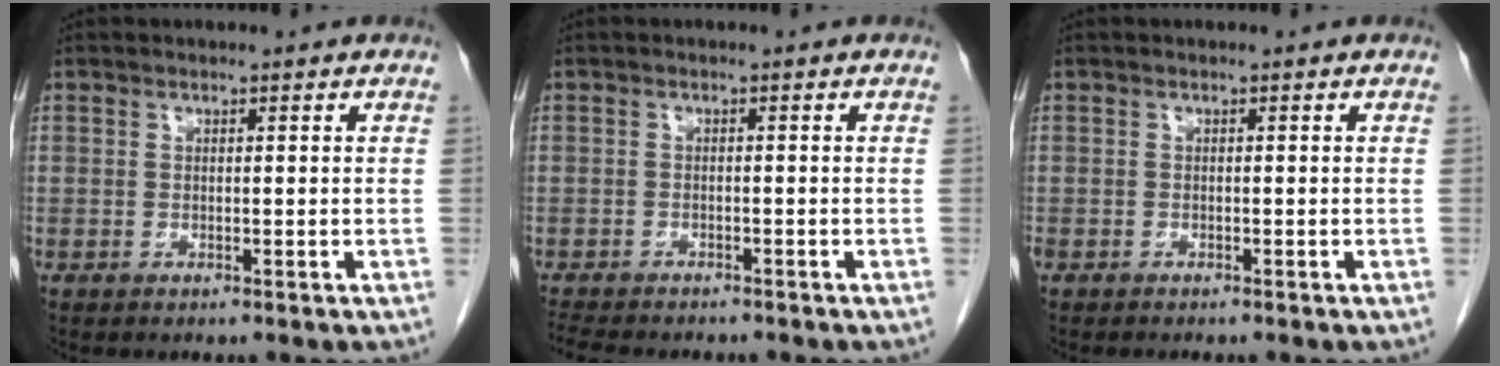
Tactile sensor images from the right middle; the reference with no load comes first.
{"total": 7.6, "force": [-6.7, 1.8, 3.1], "torque": [-0.053, -0.009, -0.099]}
{"total": 2.7, "force": [-2.3, 0.9, 1.2], "torque": [-0.021, -0.007, -0.030]}